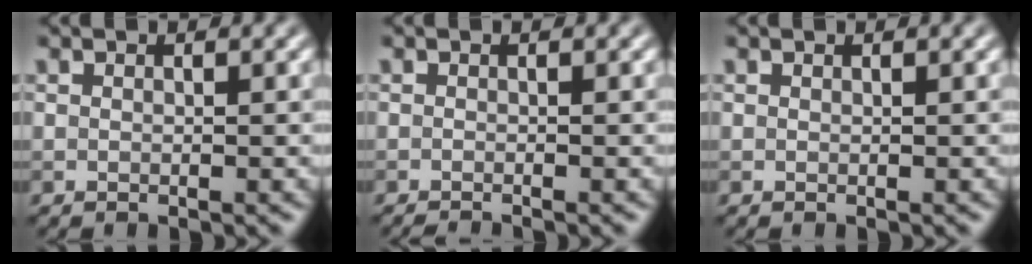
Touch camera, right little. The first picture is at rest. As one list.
[{"total": 1.2, "force": [-1.1, 0.1, 0.5], "torque": [0.000, -0.003, -0.022]}, {"total": 0.0}]